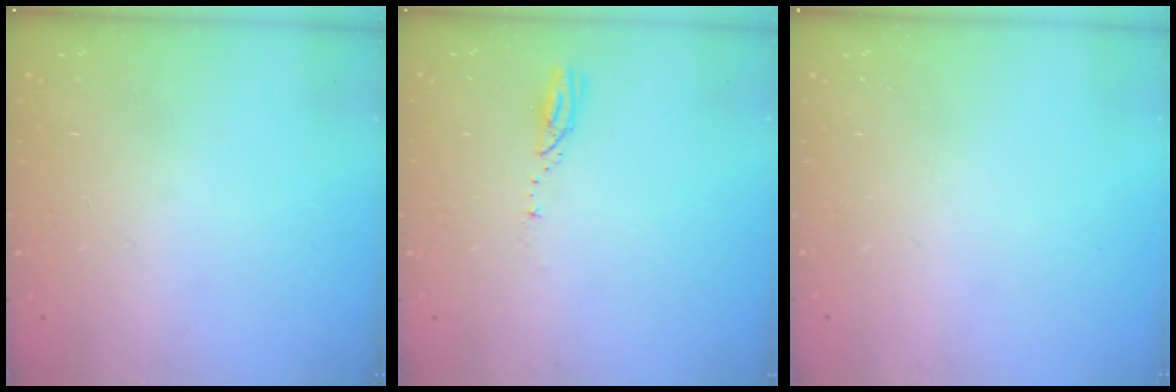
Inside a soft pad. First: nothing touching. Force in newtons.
{"total": 3.1, "press": 3.1, "slide": 0.2}
{"total": 0.0}